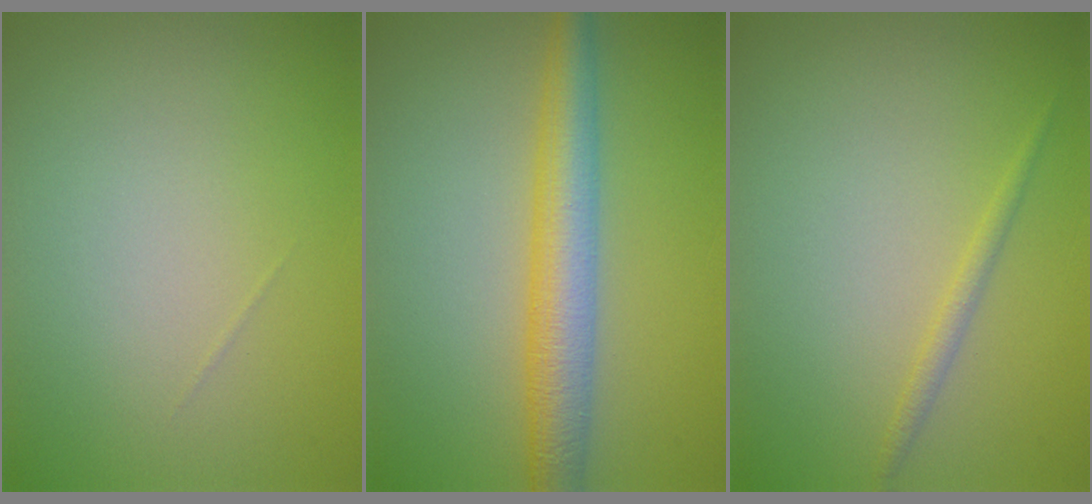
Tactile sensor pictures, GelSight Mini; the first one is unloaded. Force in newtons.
{"total": 5.2, "press": 5.2, "slide": 0.2}
{"total": 1.1, "press": 1.1, "slide": 0.1}